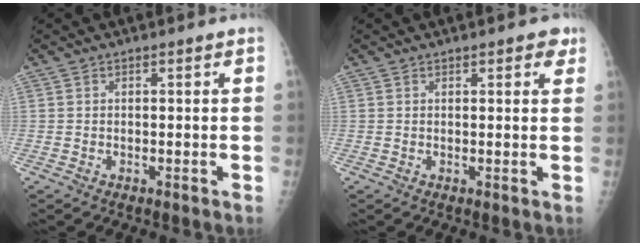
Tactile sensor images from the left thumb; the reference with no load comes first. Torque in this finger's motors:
{"motor_torque": [-0.10, 0.05, 0.10, -0.05, 0.05]}